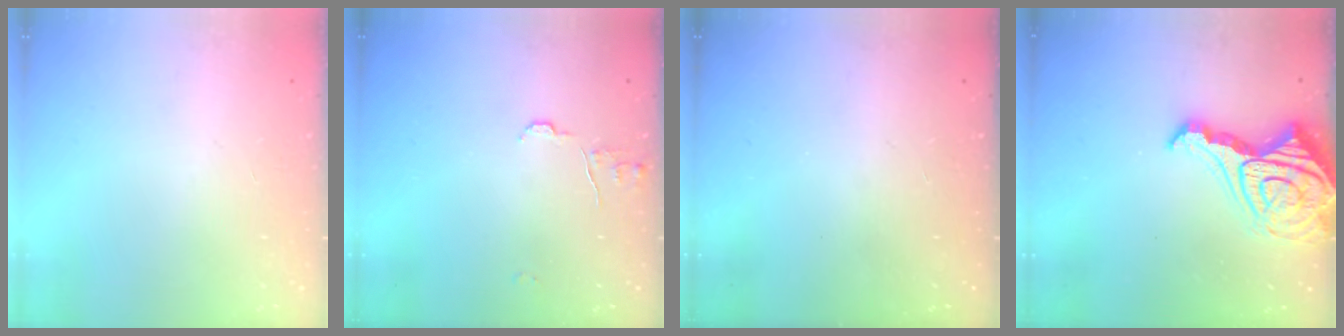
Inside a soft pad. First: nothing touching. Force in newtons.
{"total": 6.8, "press": 6.8, "slide": 0.6}
{"total": 0.0}
{"total": 17.9, "press": 17.8, "slide": 1.9}